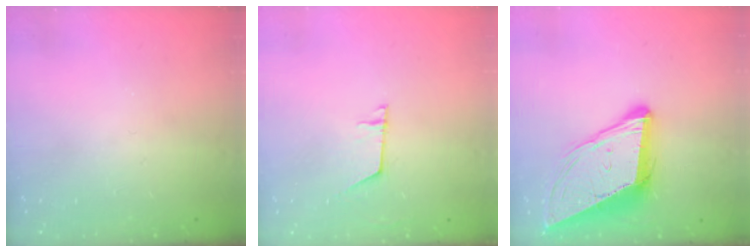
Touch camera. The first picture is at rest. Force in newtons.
{"total": 5.0, "press": 5.0, "slide": 0.4}
{"total": 13.2, "press": 12.6, "slide": 4.0}